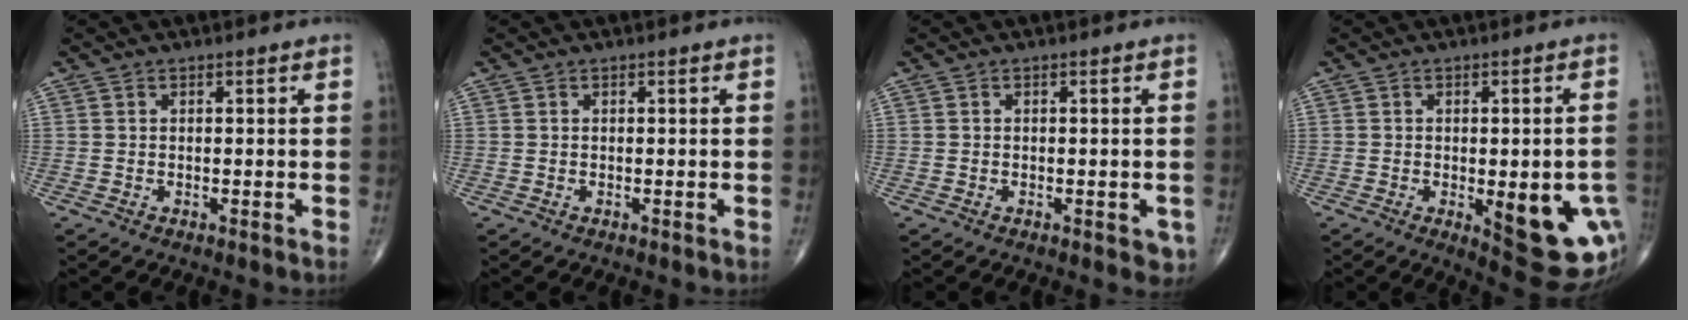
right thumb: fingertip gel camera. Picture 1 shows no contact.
{"total": 0.0}
{"total": 2.7, "force": [-1.1, 1.4, 2.0], "torque": [-0.006, 0.000, -0.013]}
{"total": 15.6, "force": [-3.7, 5.8, 14.0], "torque": [-0.136, -0.003, -0.023]}